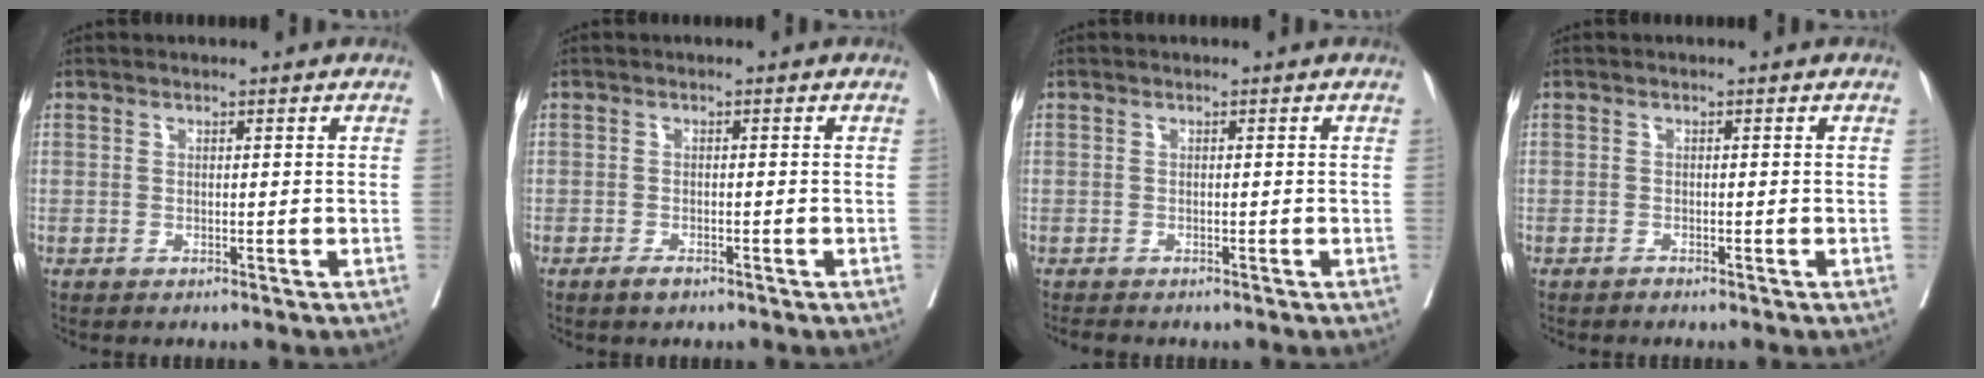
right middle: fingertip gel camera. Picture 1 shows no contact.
{"total": 1.4, "force": [-1.0, 0.5, 0.8], "torque": [-0.015, 0.000, -0.017]}
{"total": 1.5, "force": [-1.3, 0.5, 0.5], "torque": [-0.012, -0.004, -0.019]}
{"total": 0.6, "force": [-0.6, 0.1, 0.1], "torque": [-0.003, 0.000, -0.010]}